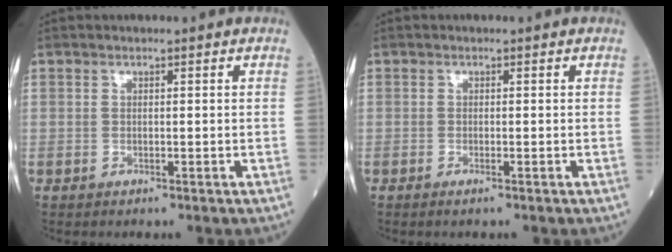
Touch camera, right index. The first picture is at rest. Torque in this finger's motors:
{"motor_torque": [-0.02, -0.03, -0.03, -0.01]}